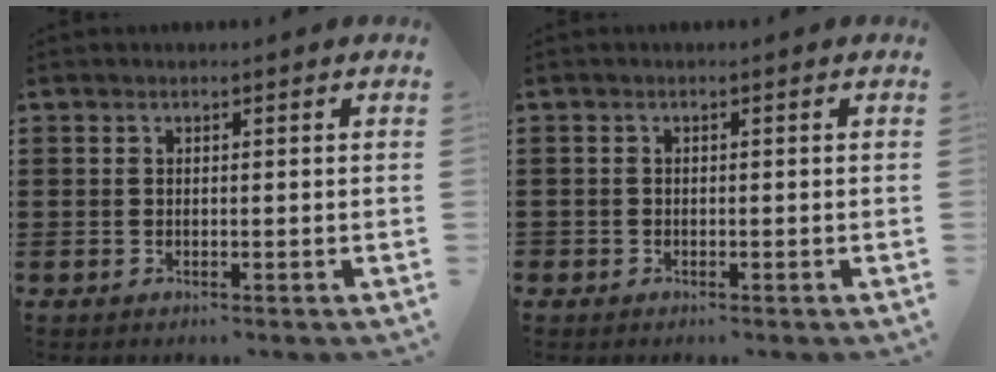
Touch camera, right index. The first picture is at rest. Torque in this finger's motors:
{"motor_torque": [0.15, -0.08, 0.00, 0.00]}